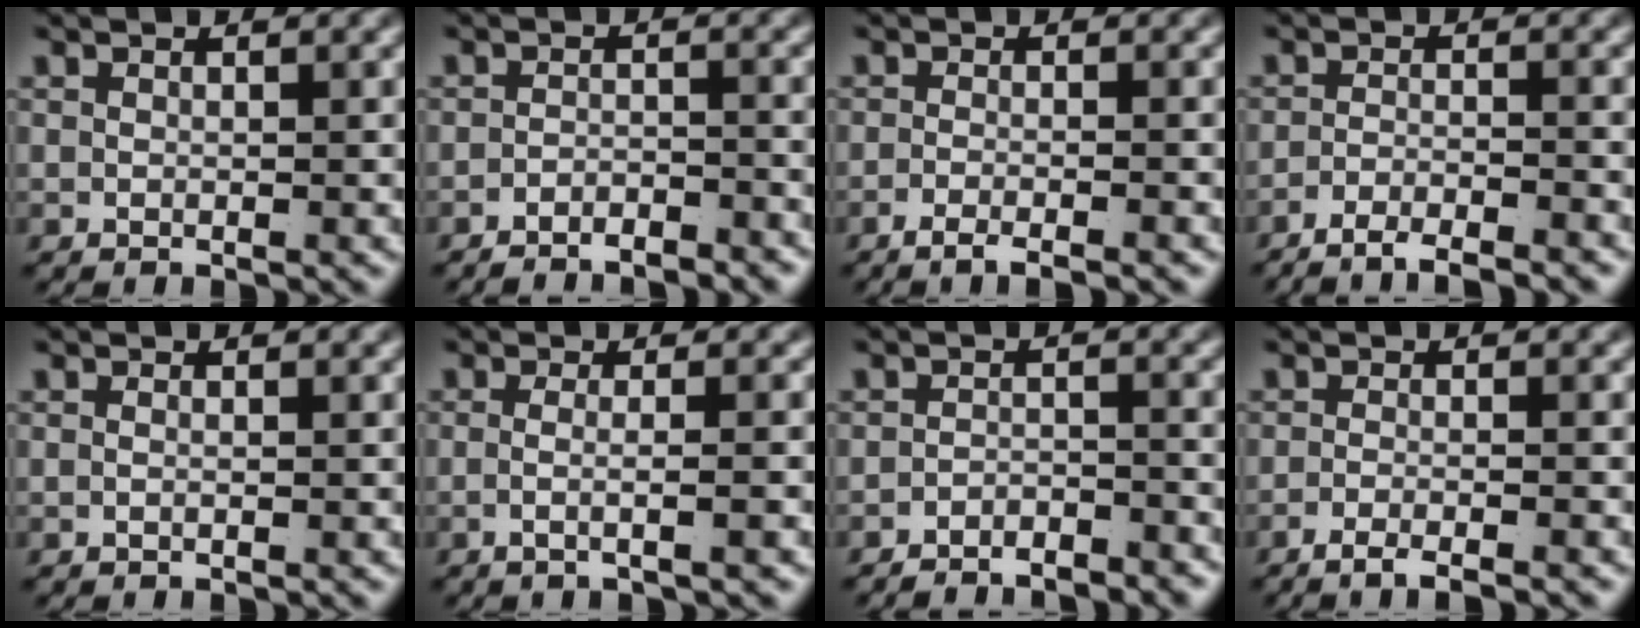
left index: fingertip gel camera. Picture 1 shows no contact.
{"total": 3.6, "force": [-3.5, 0.3, 0.3], "torque": [0.001, -0.014, -0.057]}
{"total": 2.9, "force": [-2.6, 0.3, 1.3], "torque": [-0.024, -0.005, -0.043]}
{"total": 4.7, "force": [-4.4, 0.5, 1.5], "torque": [-0.019, -0.015, -0.067]}
{"total": 0.5, "force": [-0.3, -0.3, 0.3], "torque": [-0.008, -0.005, -0.003]}
{"total": 2.2, "force": [-1.1, -0.6, 1.8], "torque": [-0.046, -0.012, -0.014]}
{"total": 3.7, "force": [-3.6, 0.4, 0.2], "torque": [0.005, -0.015, -0.060]}
{"total": 3.2, "force": [-2.9, 0.2, 1.4], "torque": [-0.025, -0.006, -0.047]}